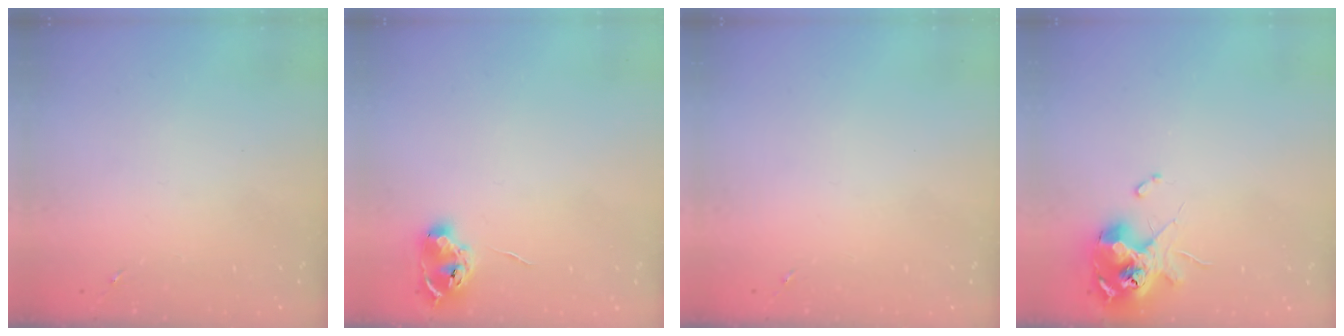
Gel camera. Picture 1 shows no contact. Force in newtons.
{"total": 7.7, "press": 7.7, "slide": 0.7}
{"total": 0.0}
{"total": 12.0, "press": 11.8, "slide": 1.6}